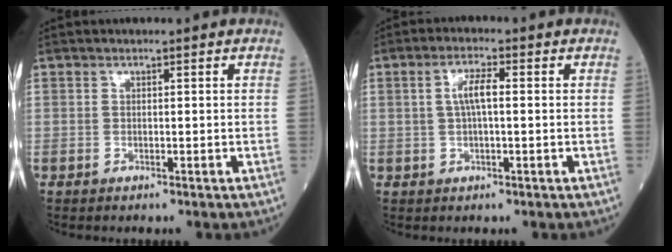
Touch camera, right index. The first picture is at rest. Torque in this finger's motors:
{"motor_torque": [0.17, 0.06, 0.08, 0.03]}